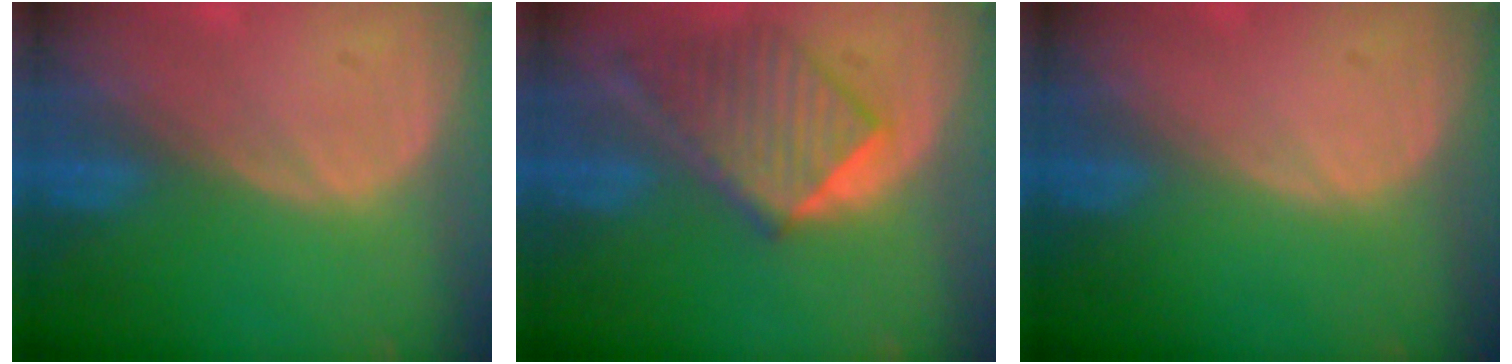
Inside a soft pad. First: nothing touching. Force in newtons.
{"total": 7.8, "press": 7.6, "slide": 1.8}
{"total": 0.0}